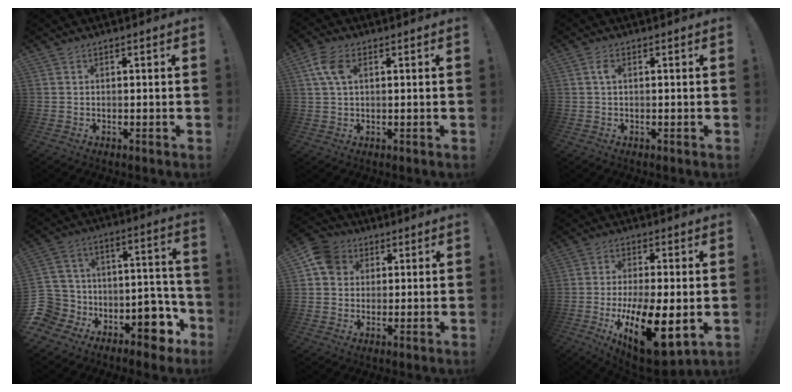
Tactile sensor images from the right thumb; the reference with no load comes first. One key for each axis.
{"total": 6.6, "fx": 2.0, "fy": 3.8, "fz": 5.0, "tx": -0.113, "ty": 0.005, "tz": 0.038}
{"total": 2.0, "fx": 0.4, "fy": 0.9, "fz": 1.8, "tx": -0.040, "ty": 0.007, "tz": 0.005}
{"total": 14.2, "fx": -8.3, "fy": 9.6, "fz": 6.2, "tx": -0.090, "ty": 0.047, "tz": -0.130}
{"total": 8.6, "fx": 2.6, "fy": 7.6, "fz": 3.1, "tx": -0.047, "ty": 0.000, "tz": 0.054}
{"total": 19.2, "fx": -5.1, "fy": 7.9, "fz": 16.8, "tx": -0.278, "ty": 0.012, "tz": -0.068}